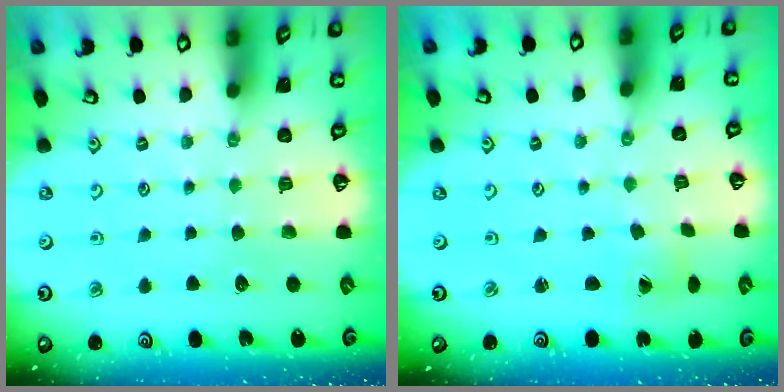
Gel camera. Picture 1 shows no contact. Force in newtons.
{"total": 0.5, "press": 0.5, "slide": 0.1}